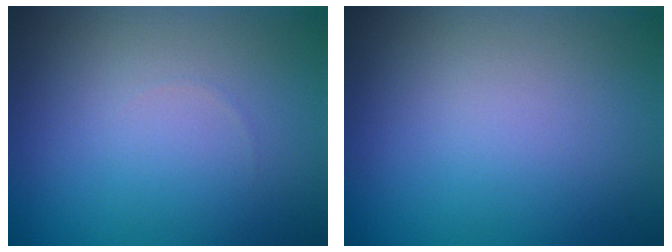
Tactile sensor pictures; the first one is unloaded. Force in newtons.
{"total": 0.0}